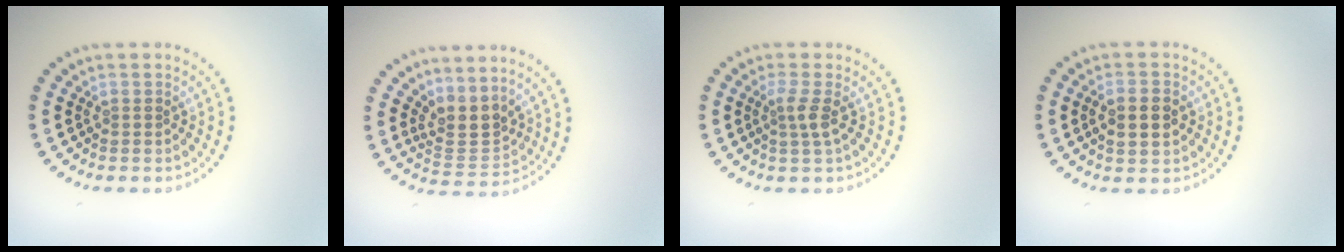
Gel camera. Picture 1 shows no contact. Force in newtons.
{"total": 3.0, "press": 2.3, "slide": 2.0}
{"total": 1.8, "press": 1.3, "slide": 1.3}
{"total": 3.0, "press": 3.0, "slide": 0.3}